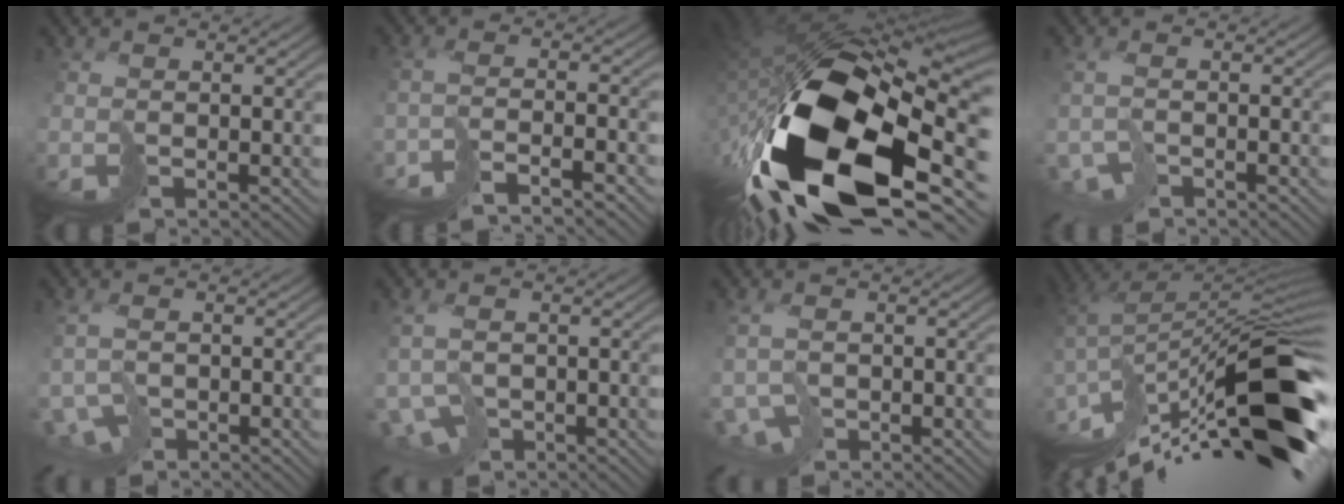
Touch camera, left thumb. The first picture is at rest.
{"total": 4.7, "force": [-4.2, -0.4, 2.1], "torque": [-0.036, 0.005, -0.071]}
{"total": 21.1, "force": [-7.8, 10.8, 16.4], "torque": [-0.346, -0.050, -0.113]}
{"total": 2.5, "force": [-2.0, 0.7, 1.3], "torque": [-0.021, 0.001, -0.037]}
{"total": 3.8, "force": [-1.9, 2.3, 2.4], "torque": [-0.049, -0.004, -0.031]}
{"total": 4.6, "force": [-1.9, 2.9, 2.9], "torque": [-0.060, -0.009, -0.029]}
{"total": 3.5, "force": [-1.4, 2.3, 2.3], "torque": [-0.047, -0.003, -0.022]}
{"total": 17.5, "force": [-9.7, 4.4, 13.9], "torque": [-0.237, 0.023, -0.168]}